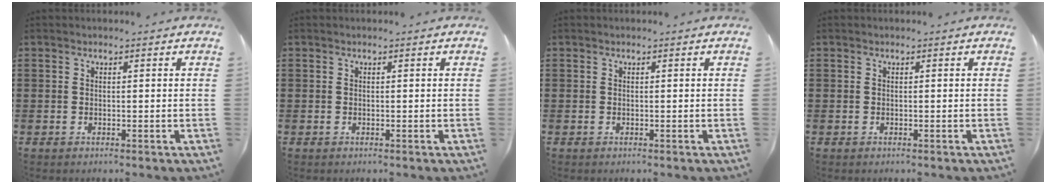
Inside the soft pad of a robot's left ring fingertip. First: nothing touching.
{"total": 0.0}
{"total": 0.0}
{"total": 0.0}